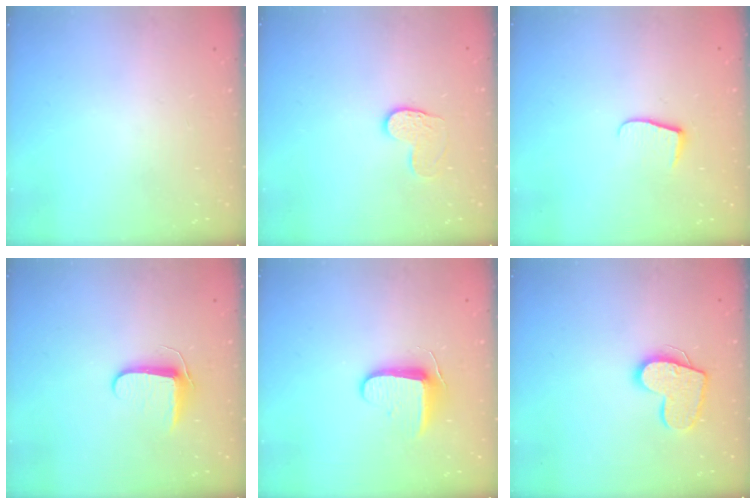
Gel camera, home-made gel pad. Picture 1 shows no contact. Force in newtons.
{"total": 6.6, "press": 6.6, "slide": 0.3}
{"total": 6.5, "press": 6.5, "slide": 0.6}
{"total": 7.7, "press": 7.6, "slide": 0.8}
{"total": 9.3, "press": 9.2, "slide": 1.5}
{"total": 13.9, "press": 13.8, "slide": 1.1}